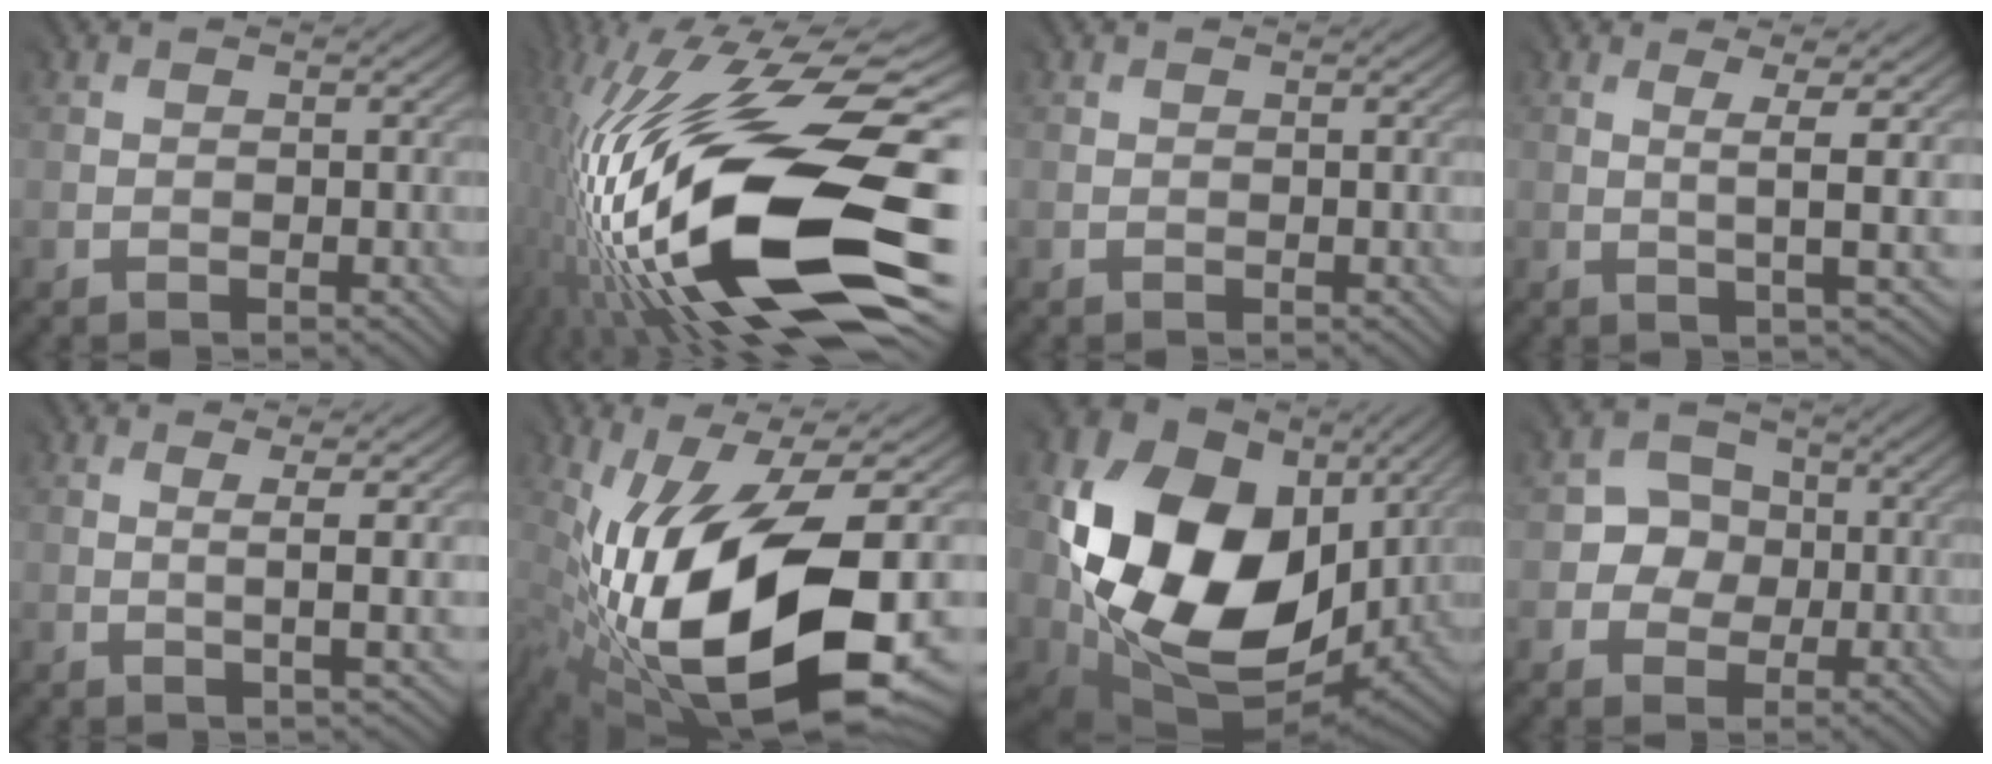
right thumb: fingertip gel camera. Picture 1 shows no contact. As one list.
[{"total": 20.6, "force": [-2.6, 8.0, 18.8], "torque": [-0.377, -0.012, -0.055]}, {"total": 0.0}, {"total": 3.6, "force": [0.9, 0.2, 3.5], "torque": [-0.072, 0.005, 0.019]}, {"total": 2.6, "force": [0.8, 0.2, 2.5], "torque": [-0.047, 0.006, 0.013]}, {"total": 18.7, "force": [-2.8, 8.1, 16.6], "torque": [-0.332, -0.014, -0.040]}, {"total": 20.1, "force": [2.8, 15.1, 13.1], "torque": [-0.306, -0.023, 0.065]}, {"total": 4.1, "force": [-0.3, 3.9, 1.2], "torque": [-0.013, 0.005, -0.013]}]